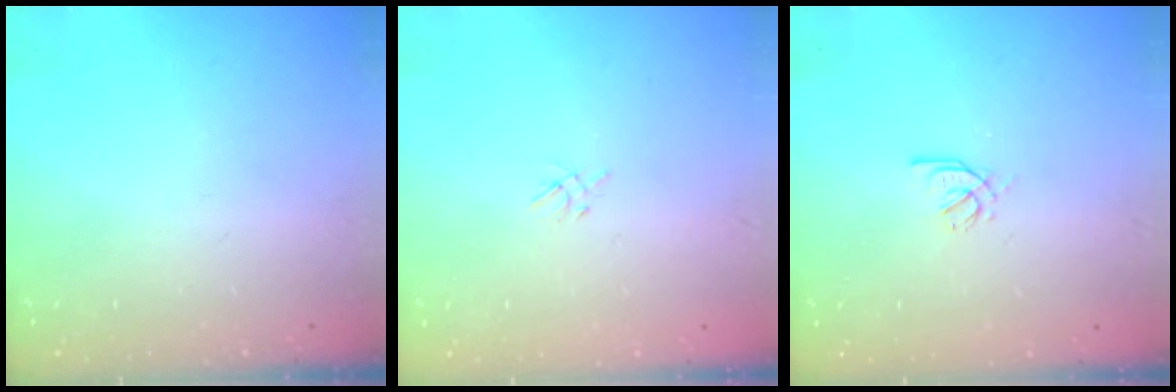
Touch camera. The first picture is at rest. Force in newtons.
{"total": 2.0, "press": 2.0, "slide": 0.4}
{"total": 1.7, "press": 1.6, "slide": 0.5}